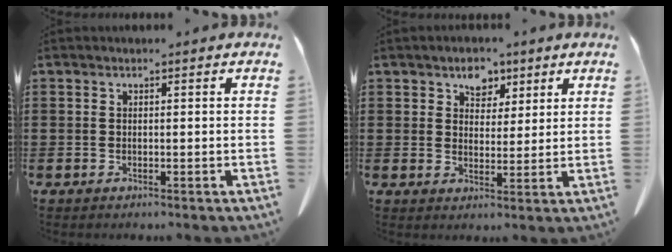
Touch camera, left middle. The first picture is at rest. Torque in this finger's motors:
{"motor_torque": [1.03, 1.00, 0.07, 0.04]}